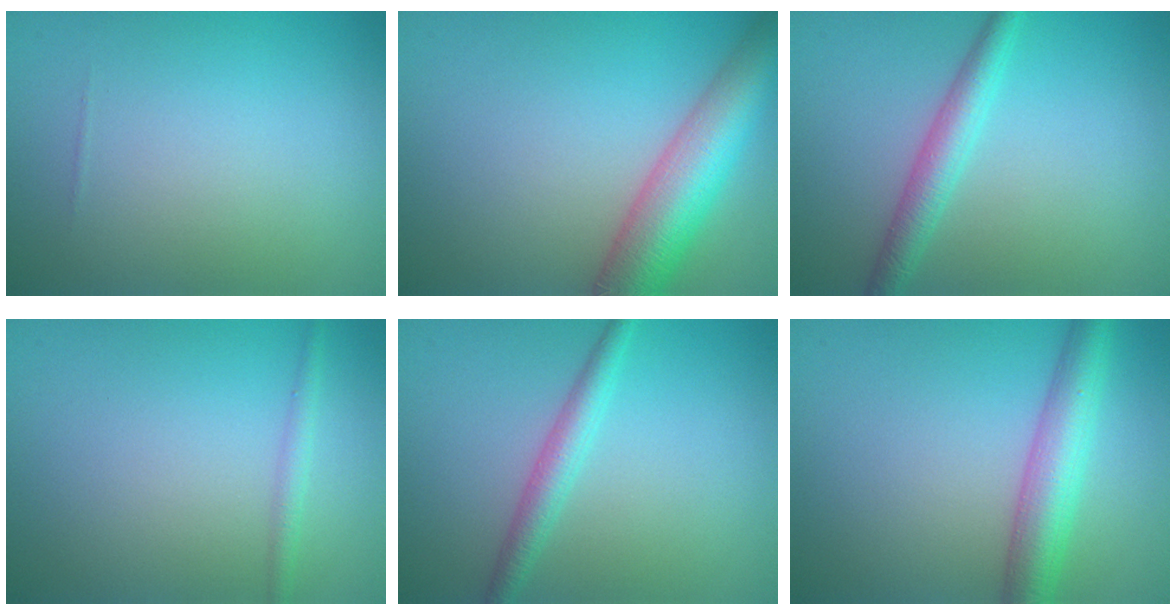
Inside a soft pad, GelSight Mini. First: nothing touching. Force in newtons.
{"total": 7.8, "press": 7.8, "slide": 0.3}
{"total": 2.8, "press": 2.8, "slide": 0.1}
{"total": 1.3, "press": 1.3, "slide": 0.0}
{"total": 2.4, "press": 2.4, "slide": 0.1}
{"total": 5.2, "press": 5.2, "slide": 0.1}